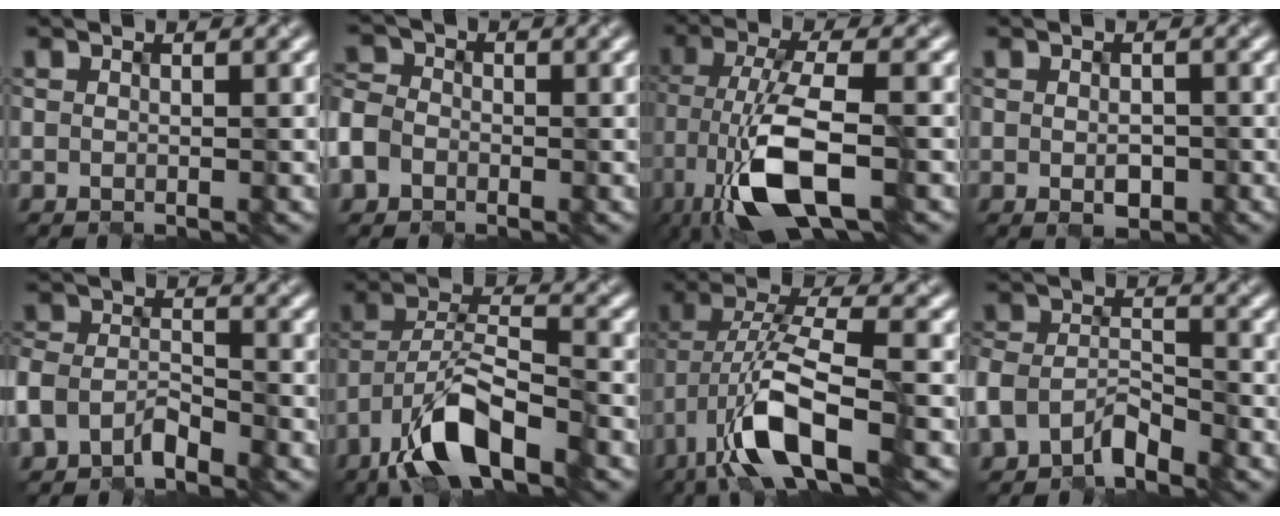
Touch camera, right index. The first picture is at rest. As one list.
[{"total": 4.7, "force": [-1.8, 3.8, 2.1], "torque": [-0.038, -0.001, -0.045]}, {"total": 8.7, "force": [-4.4, 2.5, 7.0], "torque": [-0.144, 0.001, -0.086]}, {"total": 1.6, "force": [-0.5, 1.0, 1.1], "torque": [-0.020, -0.004, -0.004]}, {"total": 3.7, "force": [-2.8, 1.9, 1.6], "torque": [-0.034, 0.003, -0.059]}, {"total": 8.4, "force": [-5.6, 2.8, 5.6], "torque": [-0.103, 0.007, -0.106]}, {"total": 8.6, "force": [-4.2, 2.6, 7.0], "torque": [-0.141, 0.009, -0.083]}, {"total": 4.4, "force": [-3.3, 2.2, 2.0], "torque": [-0.041, 0.002, -0.068]}]